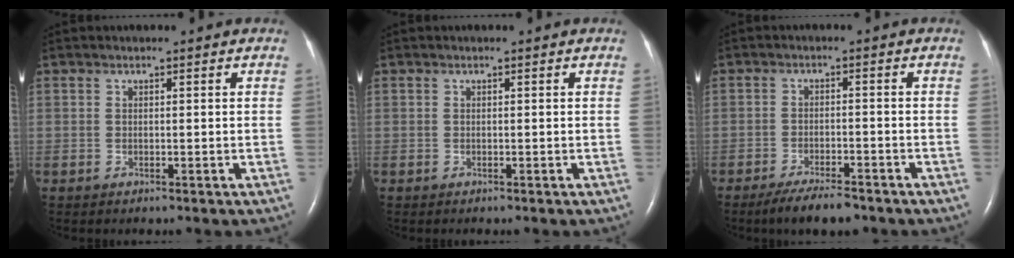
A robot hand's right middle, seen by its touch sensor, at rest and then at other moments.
{"total": 0.0}
{"total": 5.9, "force": [-4.7, 1.2, 3.3], "torque": [-0.061, -0.010, -0.079]}